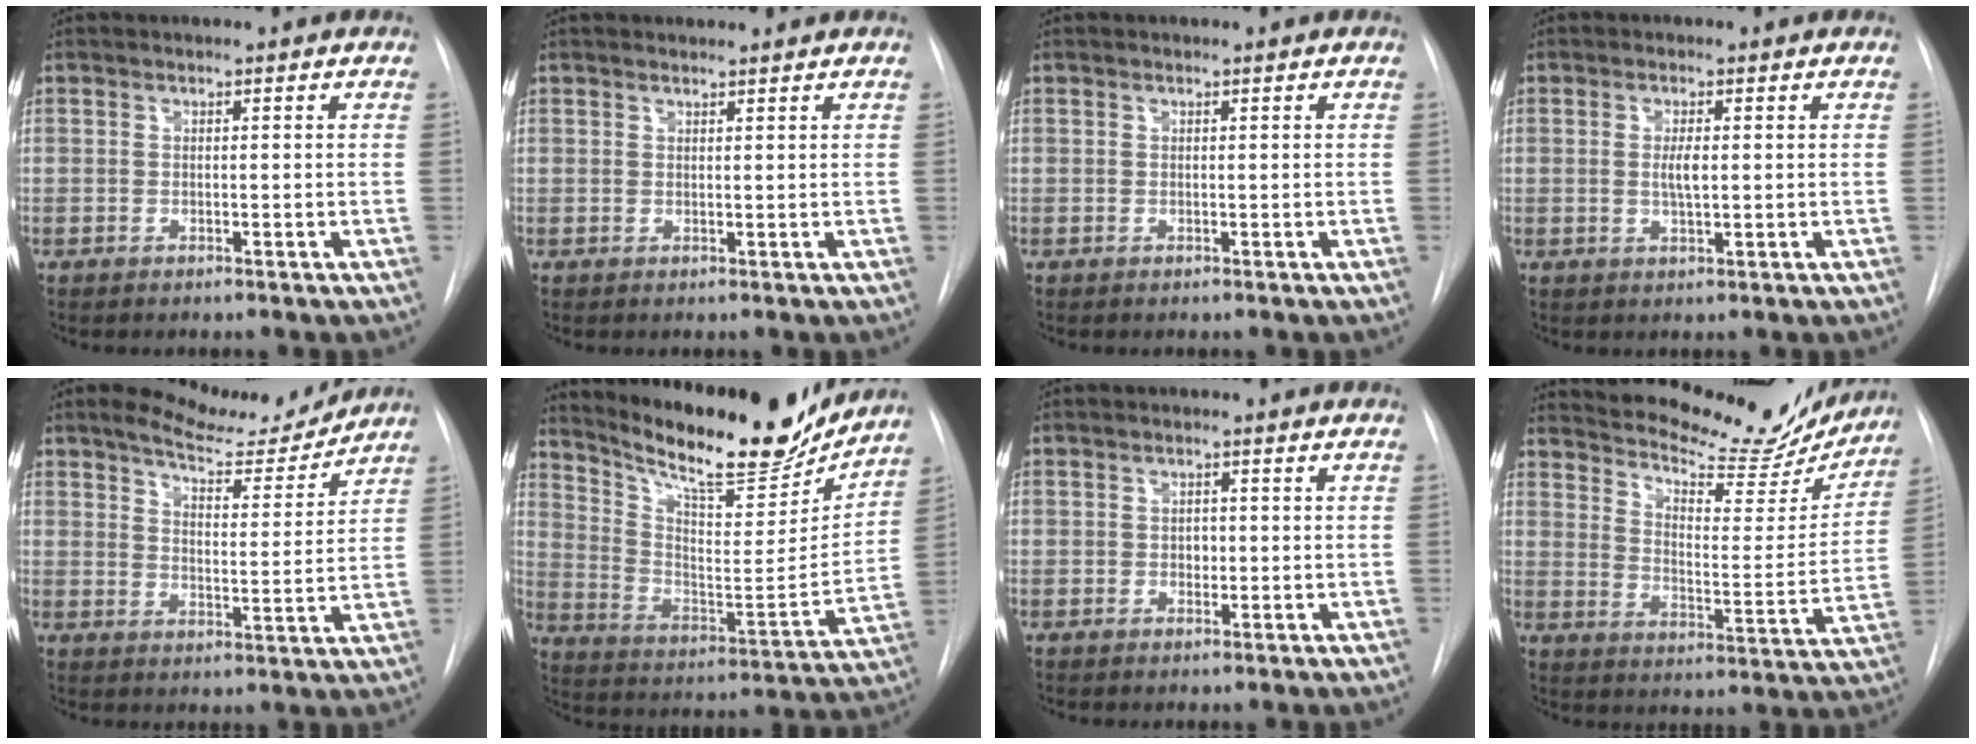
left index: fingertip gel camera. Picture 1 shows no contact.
{"total": 2.6, "force": [2.6, 0.2, 0.5], "torque": [-0.009, 0.016, 0.037]}
{"total": 0.0}
{"total": 2.5, "force": [0.3, 0.5, 2.4], "torque": [-0.048, -0.002, 0.006]}
{"total": 9.1, "force": [8.8, 1.5, 1.9], "torque": [-0.031, -0.012, 0.131]}
{"total": 21.7, "force": [18.8, 4.3, 9.8], "torque": [-0.169, -0.026, 0.287]}
{"total": 1.4, "force": [0.0, 1.0, 0.9], "torque": [-0.013, 0.001, 0.002]}
{"total": 21.4, "force": [19.7, 4.8, 6.9], "torque": [-0.102, -0.045, 0.260]}